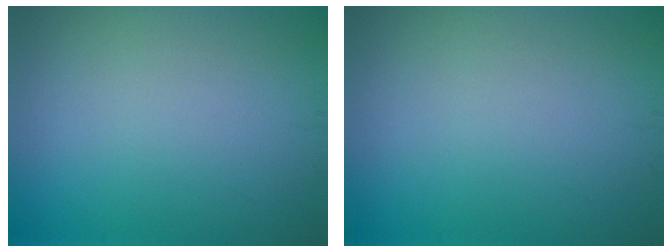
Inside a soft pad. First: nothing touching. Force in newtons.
{"total": 0.0}